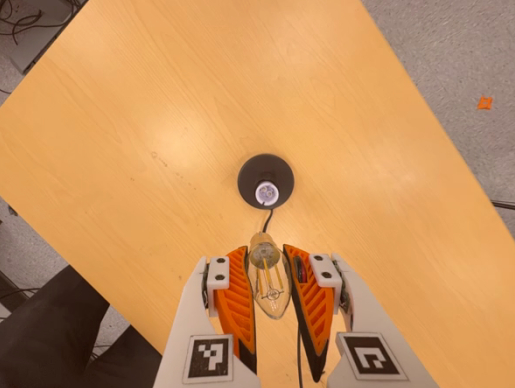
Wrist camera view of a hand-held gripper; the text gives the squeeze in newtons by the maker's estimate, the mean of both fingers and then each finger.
{"total": 22.9, "left": 24.8, "right": 21.0}